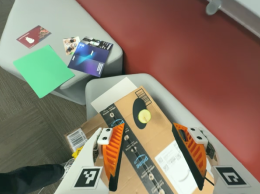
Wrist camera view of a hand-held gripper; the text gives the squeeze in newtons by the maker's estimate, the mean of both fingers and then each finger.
{"total": 0.0}